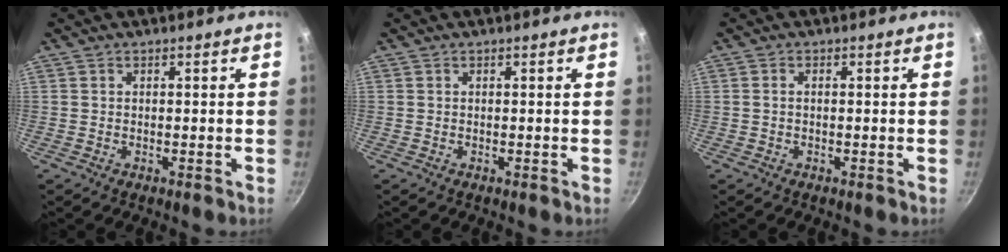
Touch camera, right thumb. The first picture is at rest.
{"total": 0.0}
{"total": 0.8, "force": [-0.1, 0.4, 0.7], "torque": [-0.018, 0.005, -0.003]}